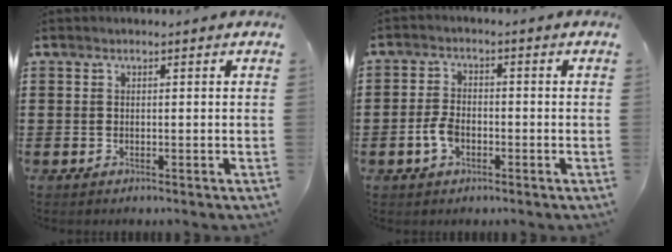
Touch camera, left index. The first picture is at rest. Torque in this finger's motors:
{"motor_torque": [0.80, 0.29, 0.34, 0.09]}